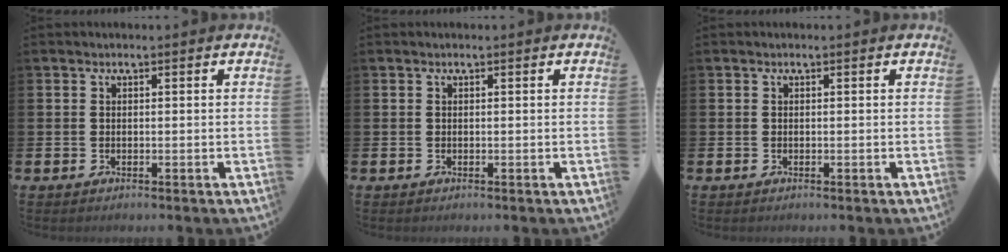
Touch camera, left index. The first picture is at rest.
{"total": 0.0}
{"total": 0.0}